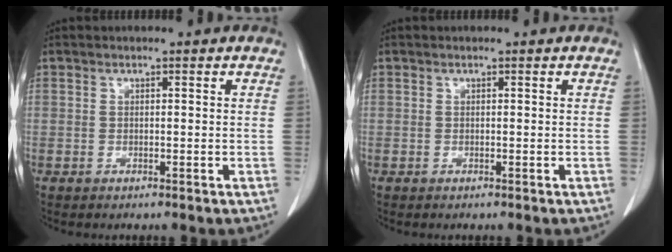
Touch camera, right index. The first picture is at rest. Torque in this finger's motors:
{"motor_torque": [-0.01, 0.01, 0.02, 0.00]}